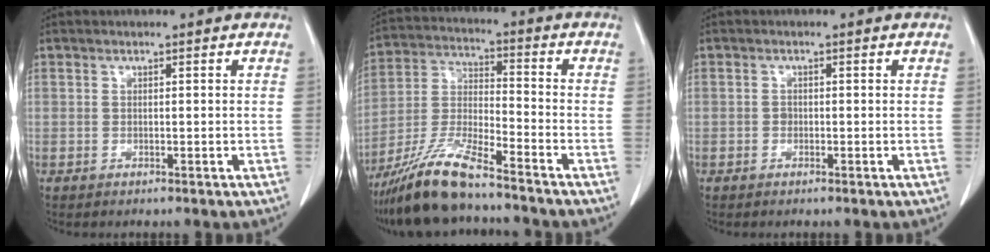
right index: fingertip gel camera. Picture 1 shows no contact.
{"total": 12.2, "force": [-9.9, 0.9, 7.2], "torque": [-0.151, -0.020, -0.186]}
{"total": 0.7, "force": [-0.1, 0.6, 0.3], "torque": [-0.004, 0.003, -0.004]}